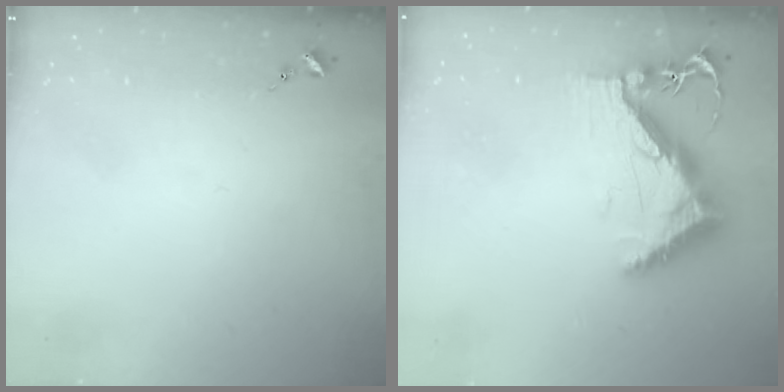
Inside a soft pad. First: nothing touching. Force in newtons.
{"total": 11.4, "press": 11.3, "slide": 1.2}